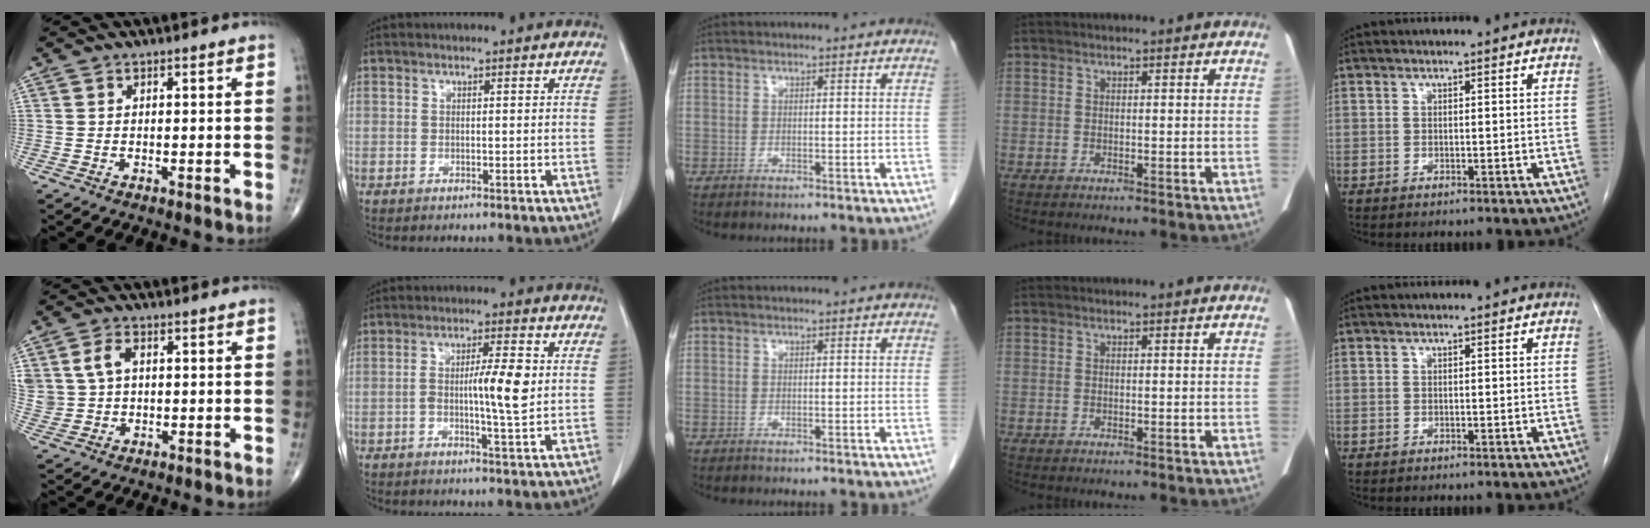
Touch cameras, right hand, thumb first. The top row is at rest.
{"thumb": {"total": 6.5, "force": [1.5, 4.6, 4.3], "torque": [-0.089, 0.005, 0.037]}, "index": {"total": 6.7, "force": [-0.1, 0.5, 6.7], "torque": [-0.116, 0.002, -0.003]}}